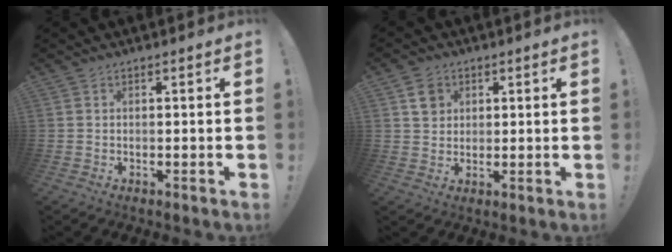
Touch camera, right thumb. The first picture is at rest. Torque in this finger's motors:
{"motor_torque": [0.52, 0.96, 0.08, -0.06, 0.02]}